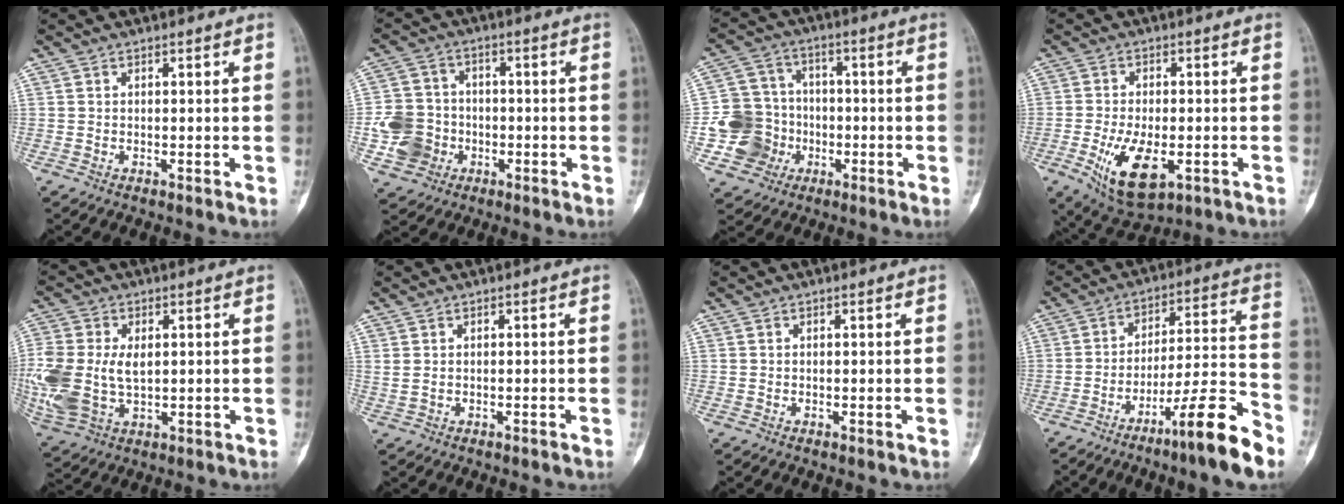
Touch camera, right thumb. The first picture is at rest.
{"total": 9.7, "force": [-2.4, 8.8, 3.4], "torque": [-0.043, 0.017, -0.043]}
{"total": 11.7, "force": [-2.6, 10.9, 3.4], "torque": [-0.029, 0.025, -0.044]}
{"total": 11.3, "force": [-3.8, 5.4, 9.2], "torque": [-0.153, -0.006, -0.054]}
{"total": 17.7, "force": [0.2, 11.7, 13.3], "torque": [-0.342, -0.006, 0.022]}
{"total": 1.0, "force": [-0.1, 0.5, 0.9], "torque": [-0.030, 0.015, 0.010]}
{"total": 0.0}
{"total": 14.6, "force": [-9.5, 1.0, 11.1], "torque": [-0.179, 0.068, -0.152]}